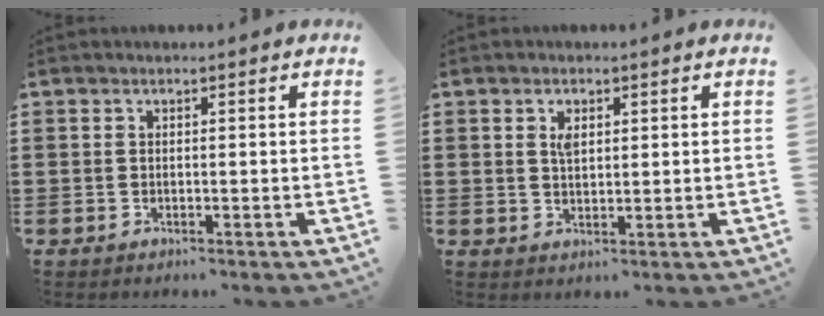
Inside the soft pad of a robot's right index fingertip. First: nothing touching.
{"total": 2.2, "force": [0.9, 1.1, 1.7], "torque": [-0.028, 0.002, 0.013]}